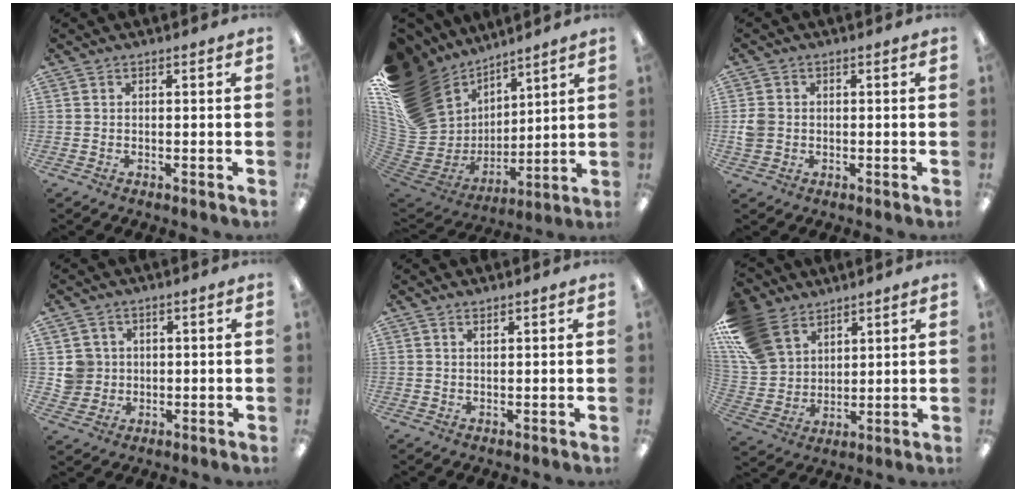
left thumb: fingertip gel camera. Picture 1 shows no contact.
{"total": 23.1, "force": [10.1, 17.2, 11.8], "torque": [-0.248, -0.075, 0.223]}
{"total": 3.4, "force": [-0.2, 3.2, 1.3], "torque": [-0.024, 0.008, -0.002]}
{"total": 5.2, "force": [1.0, 5.1, 0.6], "torque": [-0.011, 0.006, 0.019]}
{"total": 0.9, "force": [0.9, 0.1, 0.3], "torque": [-0.007, -0.001, 0.016]}
{"total": 15.4, "force": [9.5, 10.3, 6.3], "torque": [-0.154, -0.035, 0.190]}